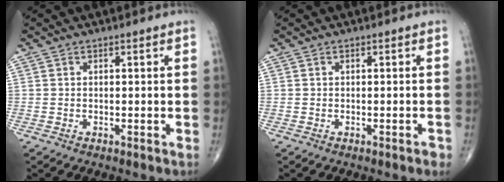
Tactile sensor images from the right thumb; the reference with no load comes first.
{"total": 0.9, "force": [-0.6, 0.2, 0.6], "torque": [-0.006, -0.001, -0.009]}